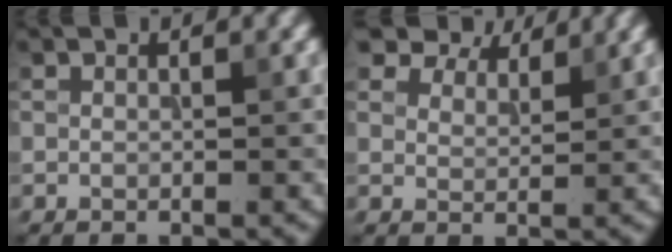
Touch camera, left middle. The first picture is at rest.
{"total": 7.0, "force": [6.0, 2.7, 2.2], "torque": [-0.062, -0.009, 0.111]}